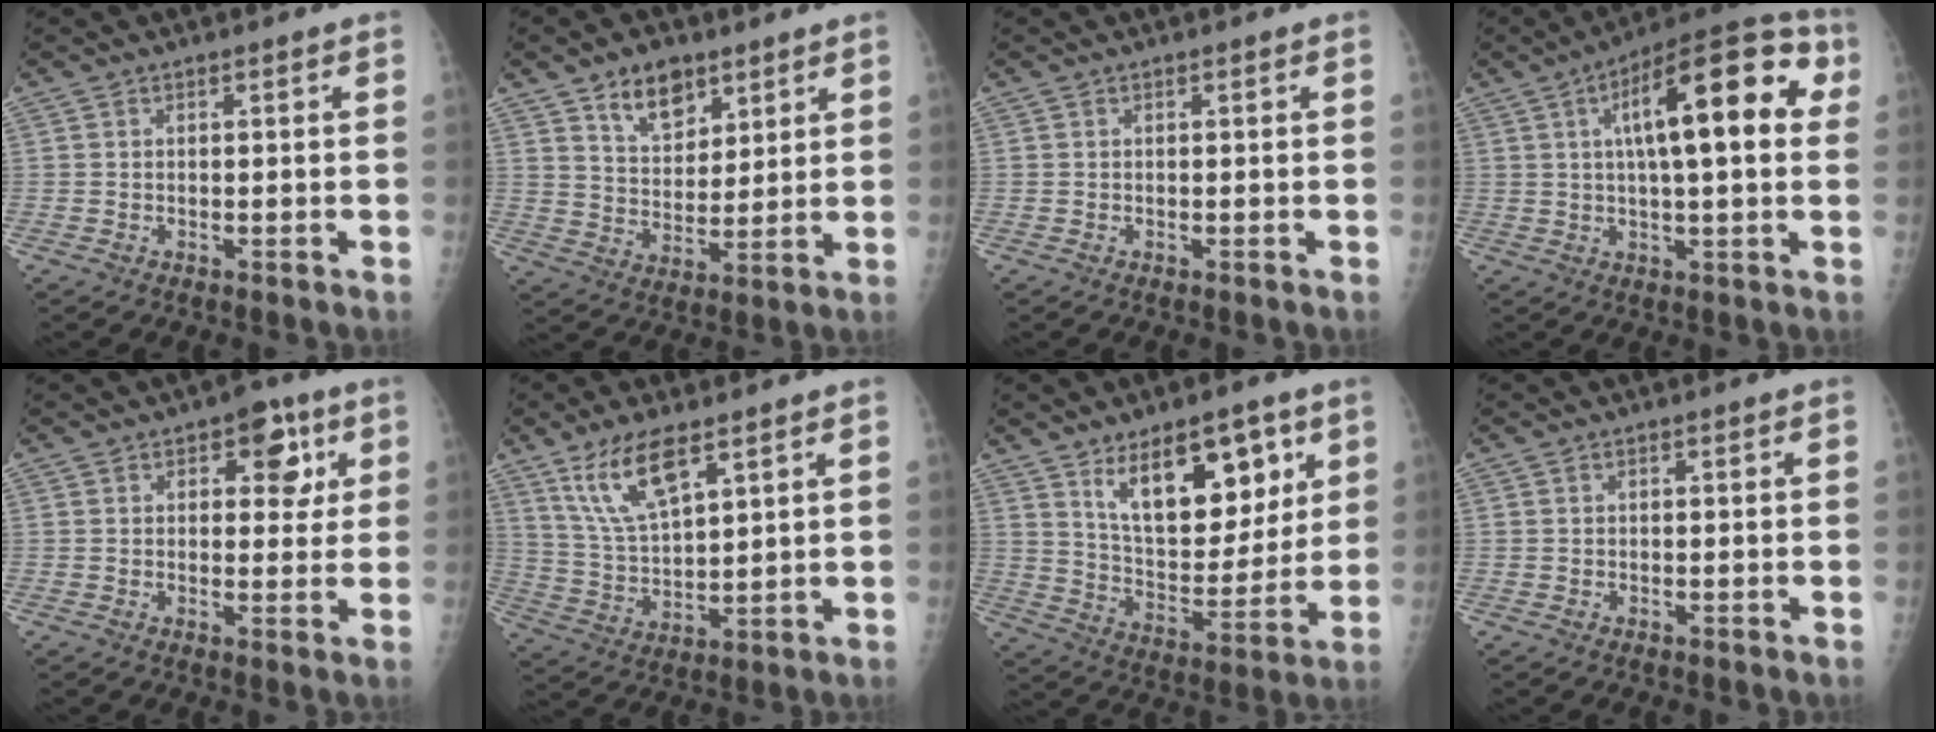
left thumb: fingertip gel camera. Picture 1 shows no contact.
{"total": 10.1, "force": [6.2, 6.0, 5.1], "torque": [-0.056, -0.040, 0.113]}
{"total": 0.0}
{"total": 19.5, "force": [4.8, 6.5, 17.8], "torque": [-0.238, 0.022, 0.060]}
{"total": 7.5, "force": [3.0, 4.5, 5.2], "torque": [-0.023, -0.006, 0.031]}
{"total": 11.5, "force": [7.0, 4.1, 8.2], "torque": [-0.148, -0.031, 0.146]}
{"total": 18.1, "force": [9.0, 9.0, 12.8], "torque": [-0.144, -0.052, 0.161]}
{"total": 0.0}